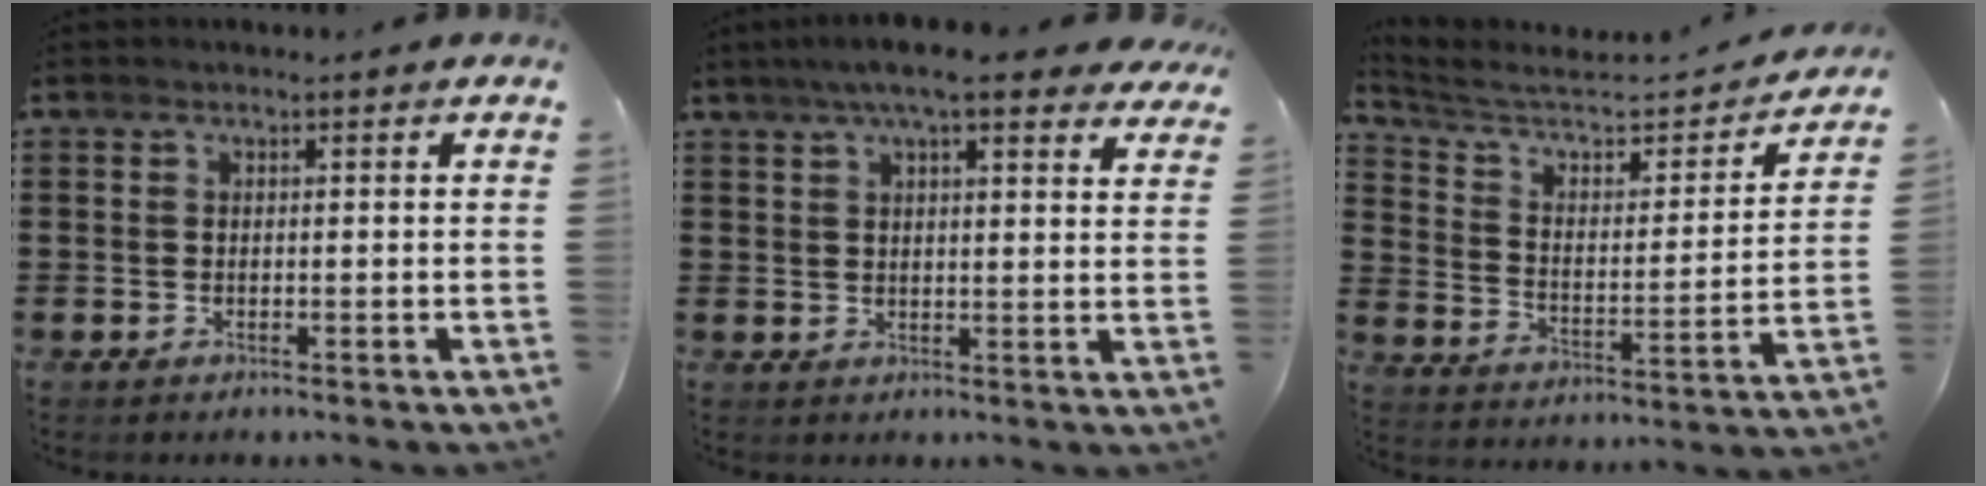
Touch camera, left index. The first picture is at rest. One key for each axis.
{"total": 7.5, "fx": 6.0, "fy": 0.8, "fz": 4.6, "tx": -0.095, "ty": -0.008, "tz": 0.106}
{"total": 5.0, "fx": 4.2, "fy": 1.6, "fz": 2.3, "tx": -0.071, "ty": -0.031, "tz": 0.062}